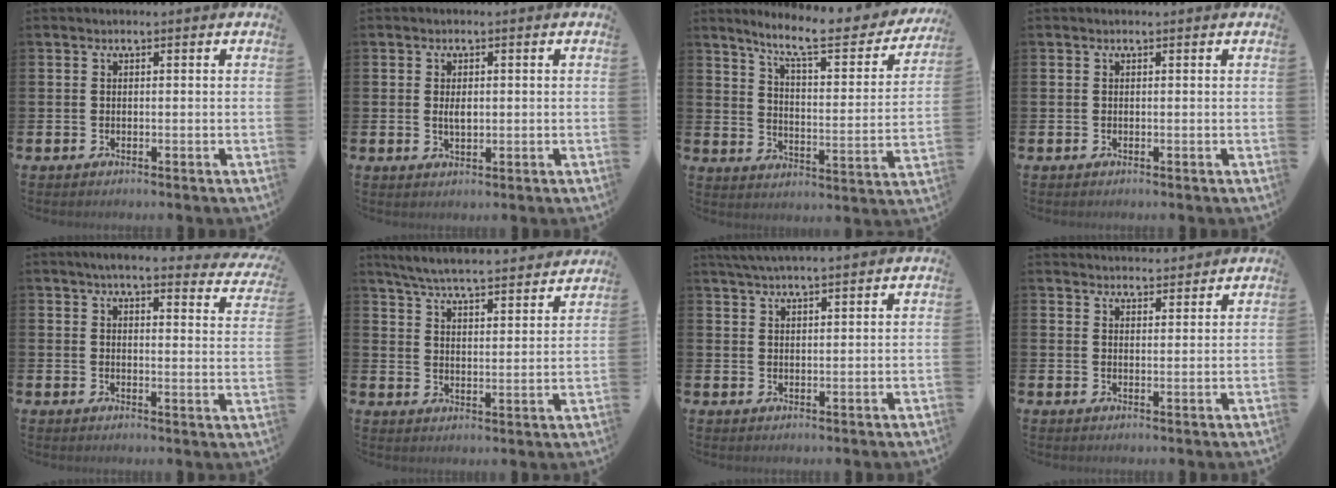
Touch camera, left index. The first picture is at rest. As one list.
[{"total": 1.8, "force": [0.3, 0.9, 1.6], "torque": [-0.026, 0.001, 0.003]}, {"total": 9.1, "force": [7.8, 1.3, 4.4], "torque": [-0.105, -0.051, 0.127]}, {"total": 0.0}, {"total": 4.5, "force": [4.1, 0.4, 1.8], "torque": [-0.040, -0.024, 0.067]}, {"total": 6.3, "force": [6.1, 0.3, 1.5], "torque": [-0.057, -0.044, 0.106]}, {"total": 3.8, "force": [3.6, 0.0, 1.0], "torque": [-0.029, -0.007, 0.068]}, {"total": 3.6, "force": [3.6, 0.4, -0.1], "torque": [0.003, -0.022, 0.064]}]